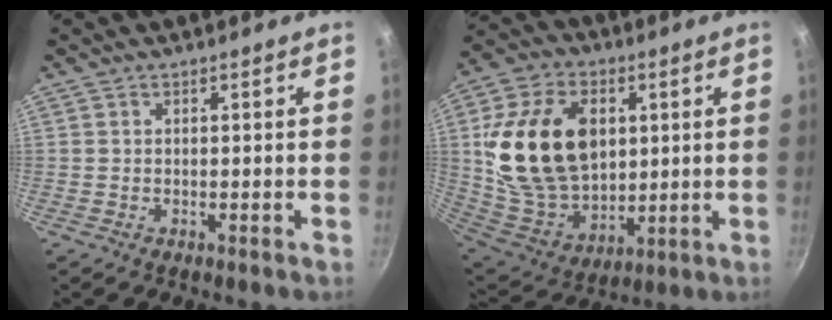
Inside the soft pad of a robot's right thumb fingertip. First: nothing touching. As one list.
[{"total": 23.7, "force": [4.4, 16.3, 16.7], "torque": [-0.287, -0.012, 0.091]}]